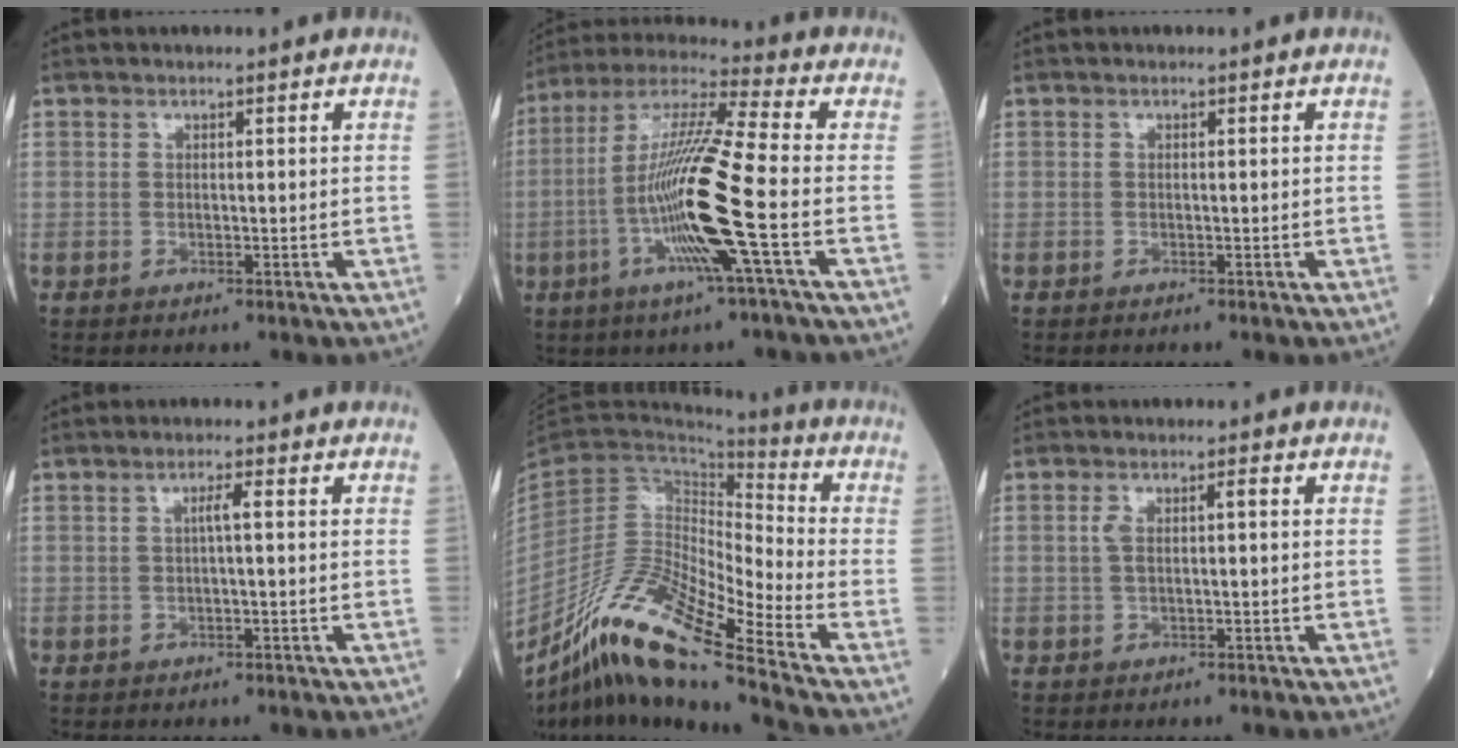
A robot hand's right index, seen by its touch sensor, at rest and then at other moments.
{"total": 15.2, "force": [-4.1, -1.1, 14.6], "torque": [-0.292, -0.006, -0.087]}
{"total": 0.0}
{"total": 1.8, "force": [0.2, 0.0, 1.8], "torque": [-0.031, 0.005, 0.002]}
{"total": 16.6, "force": [-12.0, 0.0, 11.5], "torque": [-0.218, -0.014, -0.221]}
{"total": 2.6, "force": [0.2, 0.9, 2.5], "torque": [-0.052, 0.016, 0.007]}